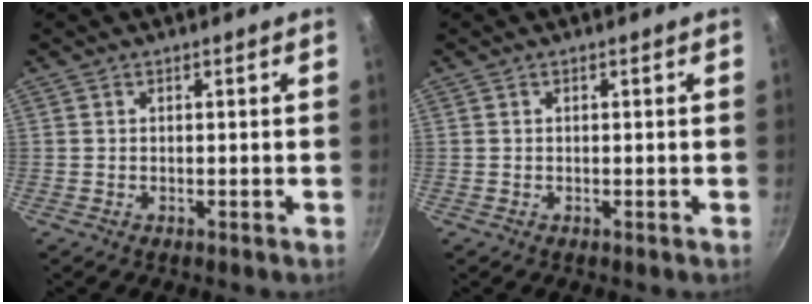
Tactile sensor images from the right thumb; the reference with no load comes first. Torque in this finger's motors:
{"motor_torque": [-0.09, -0.10, 0.06, 0.04, 0.03]}